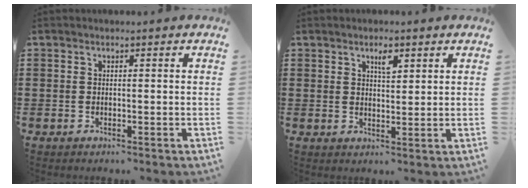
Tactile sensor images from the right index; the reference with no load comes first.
{"total": 2.6, "force": [1.5, 0.9, 1.9], "torque": [-0.026, -0.003, 0.022]}